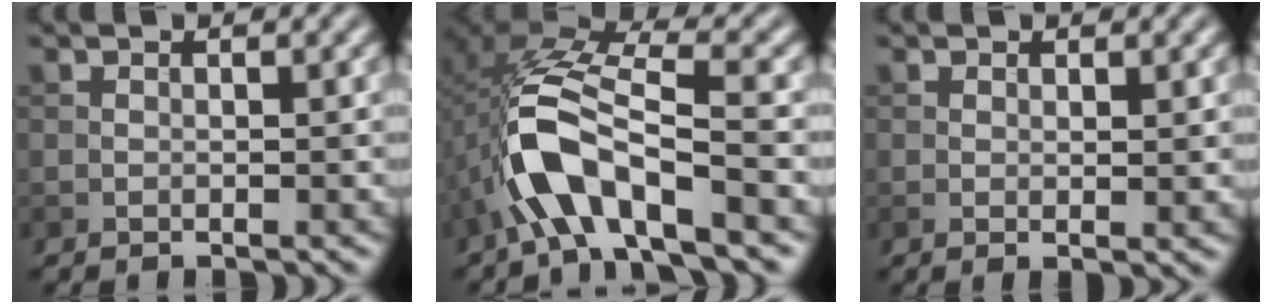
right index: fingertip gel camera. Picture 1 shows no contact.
{"total": 9.1, "force": [-3.5, 3.7, 7.5], "torque": [-0.159, 0.010, -0.071]}
{"total": 1.1, "force": [0.3, 0.1, 1.0], "torque": [-0.015, -0.003, 0.005]}